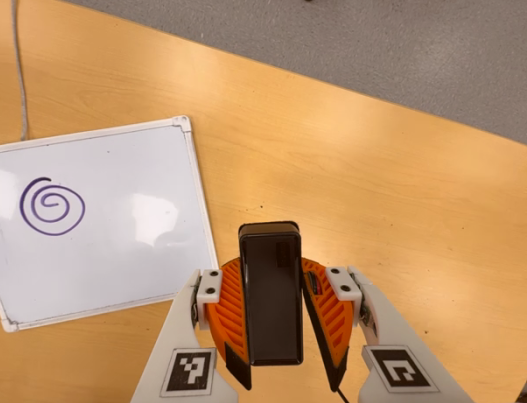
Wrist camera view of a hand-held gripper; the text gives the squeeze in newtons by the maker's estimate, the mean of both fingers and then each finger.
{"total": 5.5, "left": 5.2, "right": 5.9}